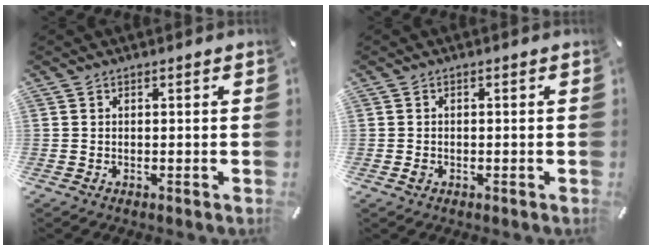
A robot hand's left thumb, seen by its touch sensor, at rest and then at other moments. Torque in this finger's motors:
{"motor_torque": [0.14, 0.78, 0.00, 0.03, 0.05]}